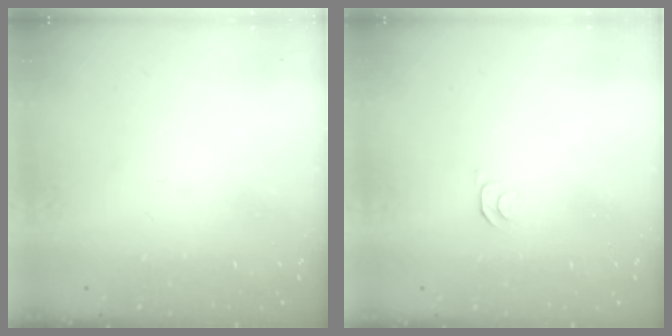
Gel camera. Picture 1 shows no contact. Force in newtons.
{"total": 3.9, "press": 3.8, "slide": 0.5}